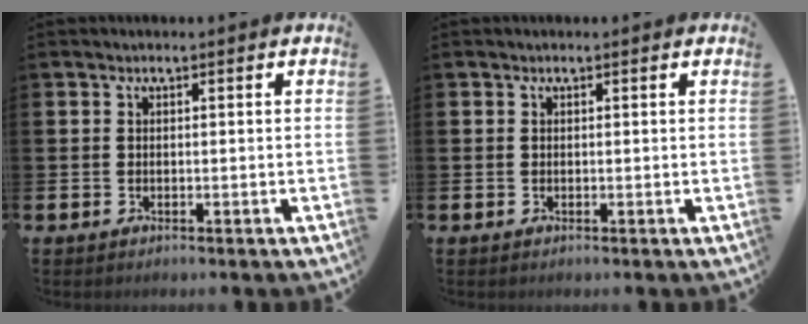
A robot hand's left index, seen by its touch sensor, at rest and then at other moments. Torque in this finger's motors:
{"motor_torque": [0.18, -0.31, 0.04, 0.01]}